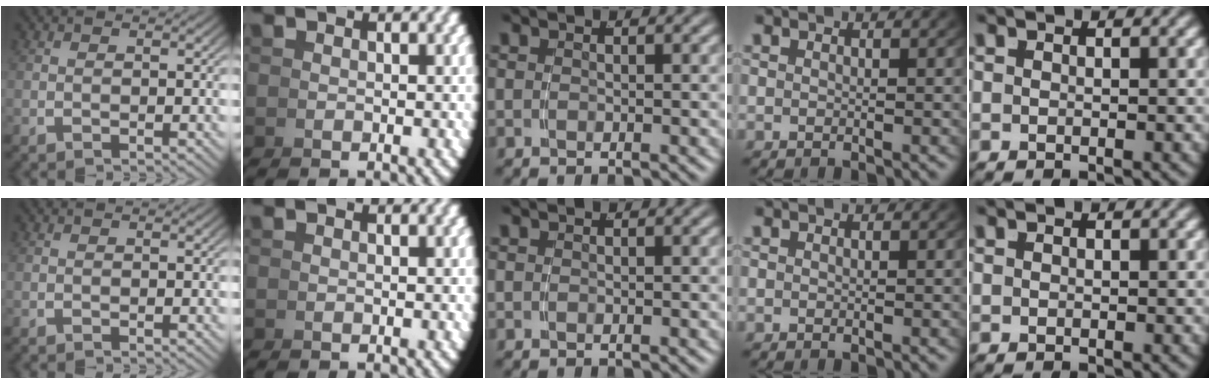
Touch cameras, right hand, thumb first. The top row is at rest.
{}